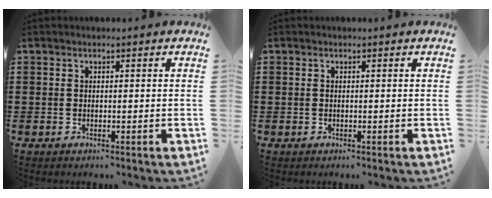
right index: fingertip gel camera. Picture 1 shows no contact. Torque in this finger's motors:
{"motor_torque": [0.91, 1.02, -0.04, 0.02]}